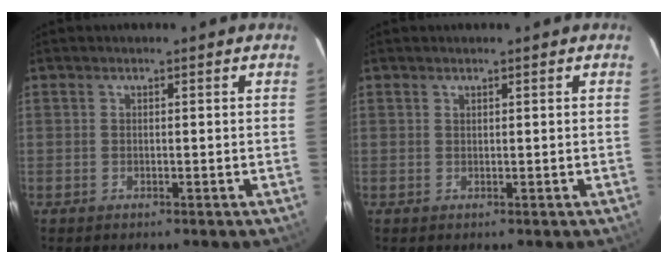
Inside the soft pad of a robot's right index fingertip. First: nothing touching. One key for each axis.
{"total": 0.0}